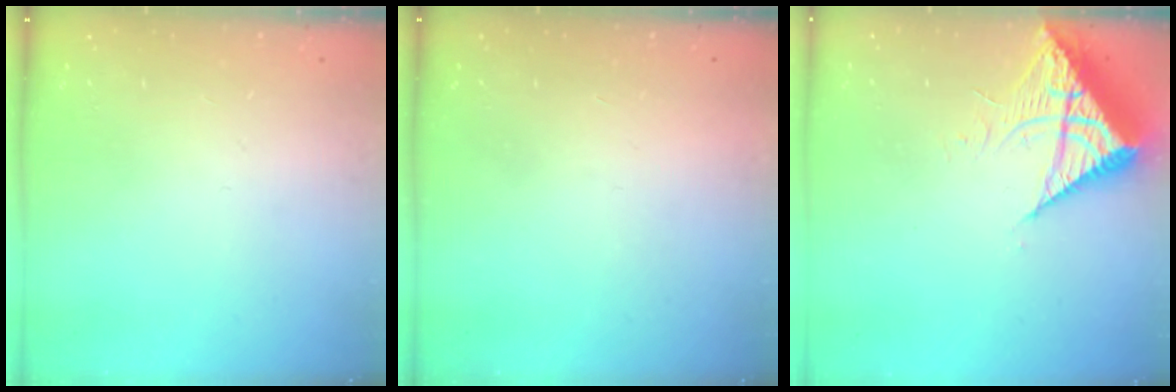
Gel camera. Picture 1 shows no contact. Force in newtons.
{"total": 1.5, "press": 1.5, "slide": 0.1}
{"total": 9.4, "press": 9.4, "slide": 1.0}